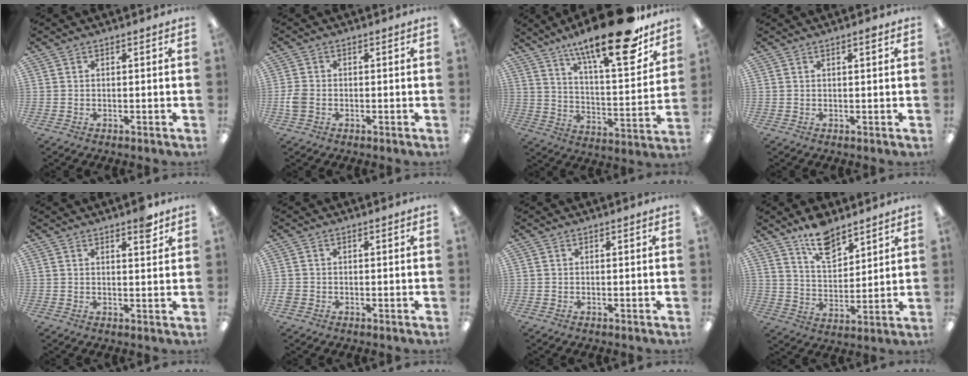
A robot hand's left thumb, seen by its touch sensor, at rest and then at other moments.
{"total": 3.4, "force": [-0.9, 2.5, 2.1], "torque": [-0.050, 0.002, -0.019]}
{"total": 23.1, "force": [16.2, 5.5, 15.4], "torque": [-0.233, -0.108, 0.259]}
{"total": 1.5, "force": [0.9, 0.2, 1.2], "torque": [-0.016, -0.002, 0.013]}
{"total": 4.2, "force": [3.0, 1.2, 2.7], "torque": [-0.027, -0.014, 0.045]}
{"total": 1.6, "force": [-0.5, 1.3, 0.6], "torque": [-0.010, 0.002, -0.010]}
{"total": 0.0}
{"total": 10.7, "force": [8.3, 5.0, 4.7], "torque": [-0.070, -0.049, 0.147]}